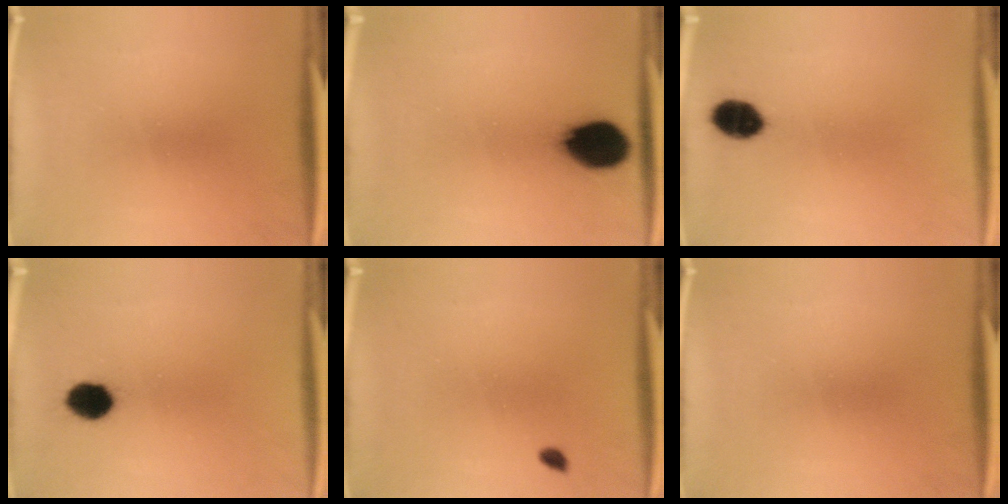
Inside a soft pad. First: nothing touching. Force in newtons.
{"total": 12.9}
{"total": 6.3}
{"total": 5.7}
{"total": 0.9}
{"total": 0.0}